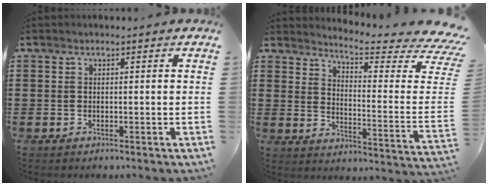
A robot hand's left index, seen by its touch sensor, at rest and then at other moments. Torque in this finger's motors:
{"motor_torque": [2.14, 0.00, 0.34, 0.03]}